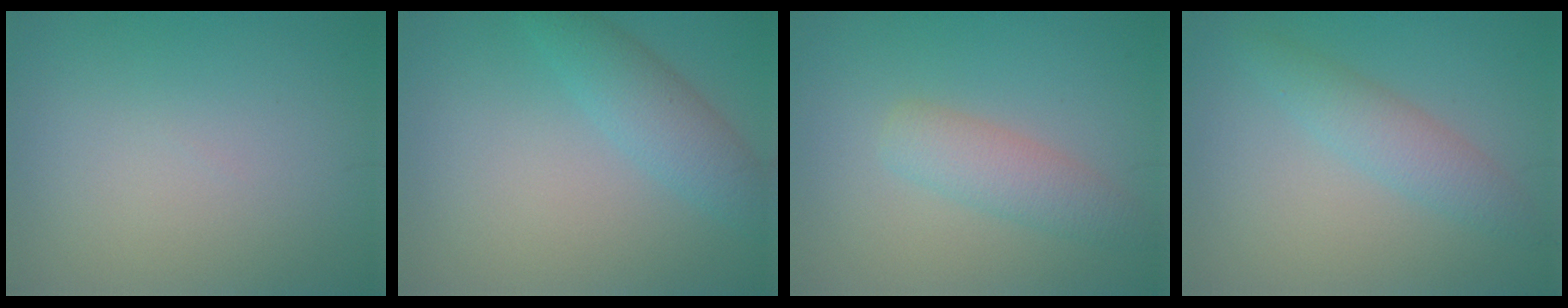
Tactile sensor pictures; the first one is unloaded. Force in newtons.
{"total": 3.3, "press": 3.3, "slide": 0.2}
{"total": 3.0, "press": 3.0, "slide": 0.2}
{"total": 2.8, "press": 2.8, "slide": 0.0}